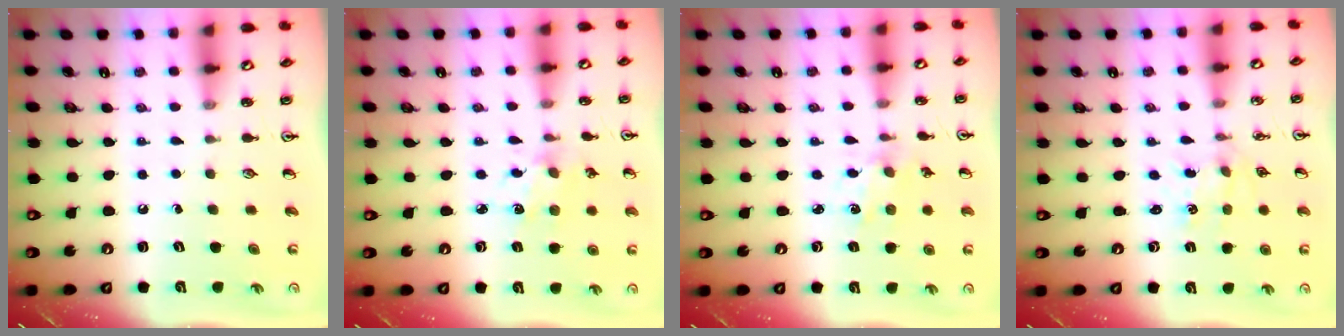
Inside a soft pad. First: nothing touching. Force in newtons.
{"total": 3.3, "press": 3.2, "slide": 0.3}
{"total": 1.3, "press": 1.3, "slide": 0.2}
{"total": 1.0, "press": 0.9, "slide": 0.2}